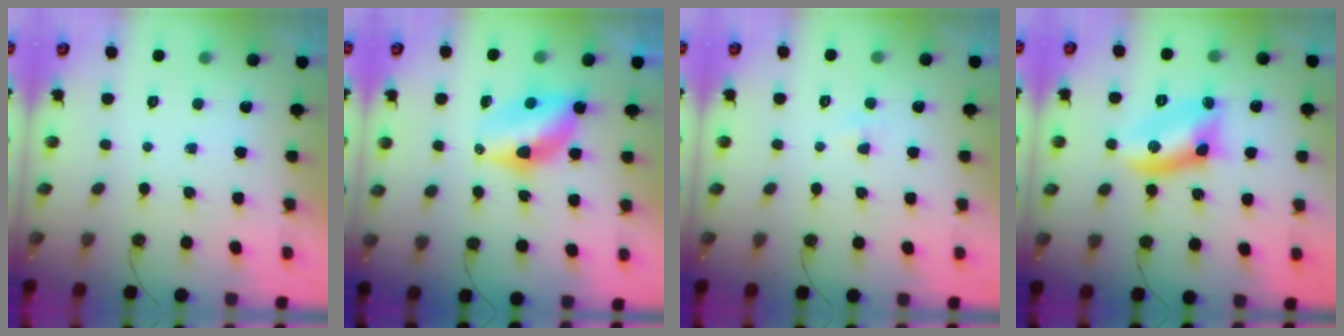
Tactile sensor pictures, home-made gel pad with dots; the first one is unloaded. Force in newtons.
{"total": 9.0, "press": 9.0, "slide": 0.8}
{"total": 2.1, "press": 2.0, "slide": 0.3}
{"total": 10.3, "press": 10.3, "slide": 0.2}